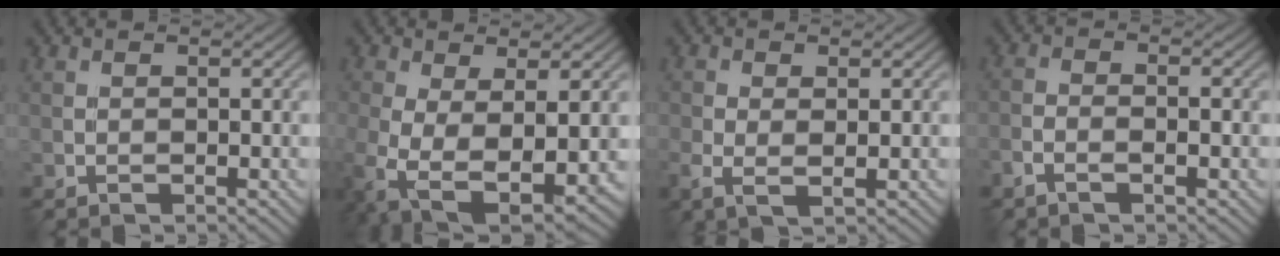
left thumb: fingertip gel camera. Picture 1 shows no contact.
{"total": 10.9, "force": [-2.6, 5.7, 8.9], "torque": [-0.211, -0.054, -0.025]}
{"total": 3.5, "force": [-0.3, 1.9, 2.9], "torque": [-0.077, -0.007, -0.007]}
{"total": 2.4, "force": [-1.4, 0.7, 1.9], "torque": [-0.043, 0.001, -0.033]}